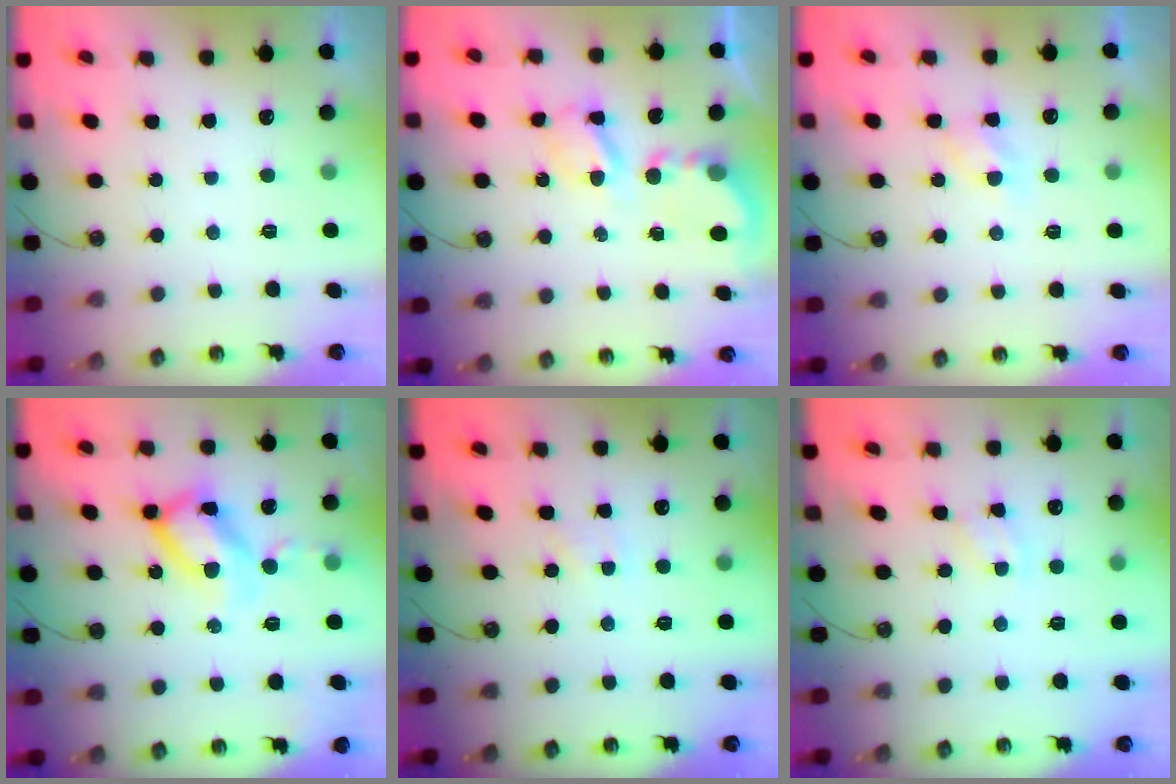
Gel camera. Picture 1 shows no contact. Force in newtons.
{"total": 5.0, "press": 5.0, "slide": 0.5}
{"total": 5.0, "press": 4.9, "slide": 0.7}
{"total": 15.5, "press": 15.5, "slide": 1.2}
{"total": 3.2, "press": 3.2, "slide": 0.4}
{"total": 2.0, "press": 2.0, "slide": 0.3}